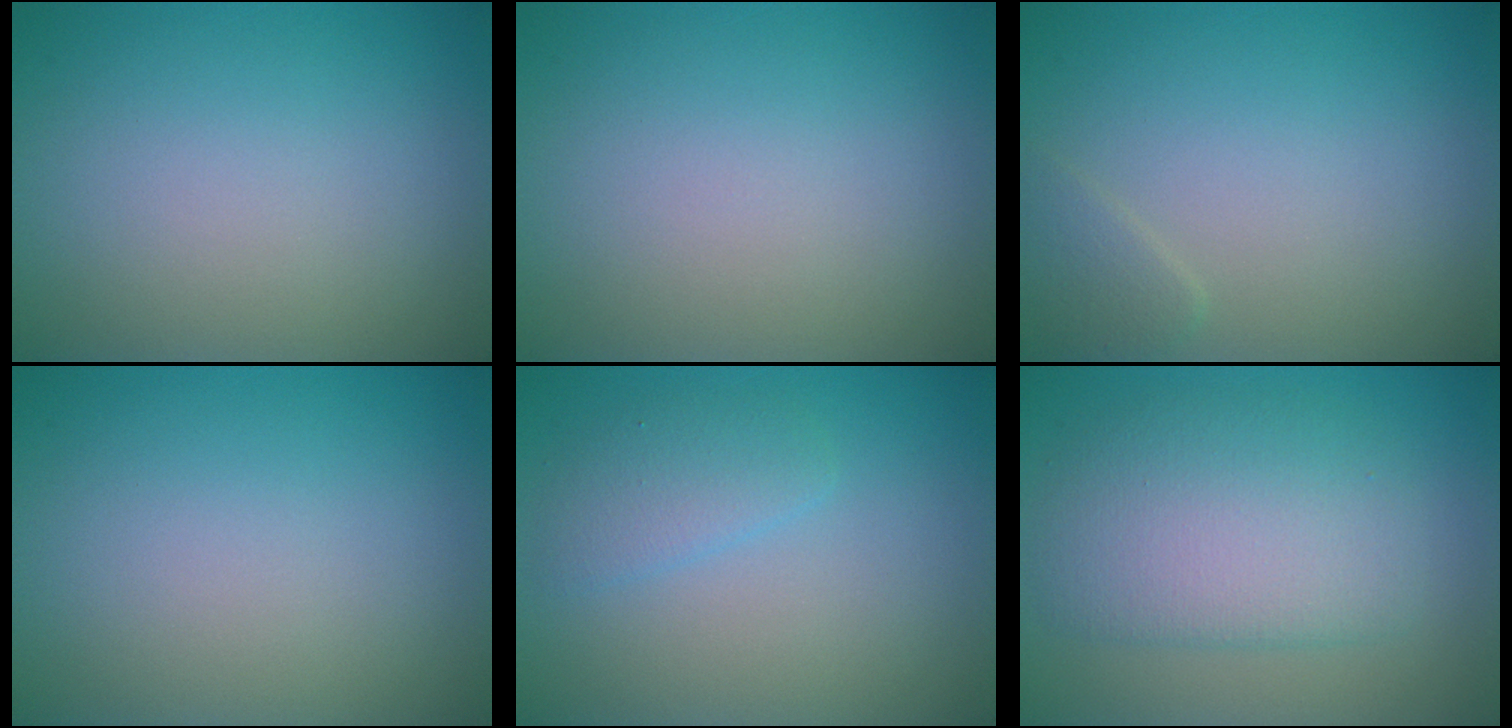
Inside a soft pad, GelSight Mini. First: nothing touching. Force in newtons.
{"total": 0.0}
{"total": 1.2, "press": 1.2, "slide": 0.0}
{"total": 0.0}
{"total": 2.0, "press": 2.0, "slide": 0.1}
{"total": 5.6, "press": 5.6, "slide": 0.2}